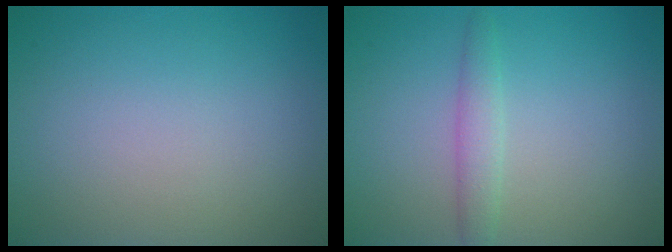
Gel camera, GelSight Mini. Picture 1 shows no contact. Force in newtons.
{"total": 1.8, "press": 1.8, "slide": 0.1}